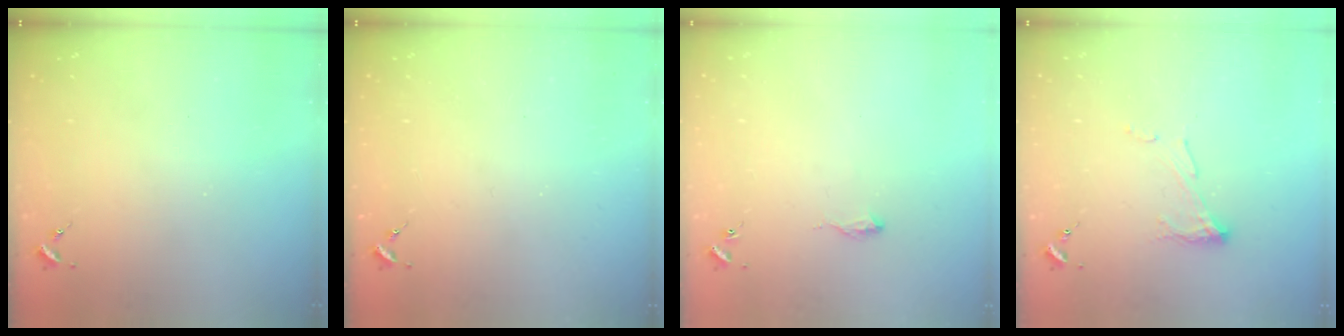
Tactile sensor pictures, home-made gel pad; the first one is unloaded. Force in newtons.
{"total": 0.0}
{"total": 6.3, "press": 6.2, "slide": 0.8}
{"total": 6.9, "press": 6.9, "slide": 0.2}